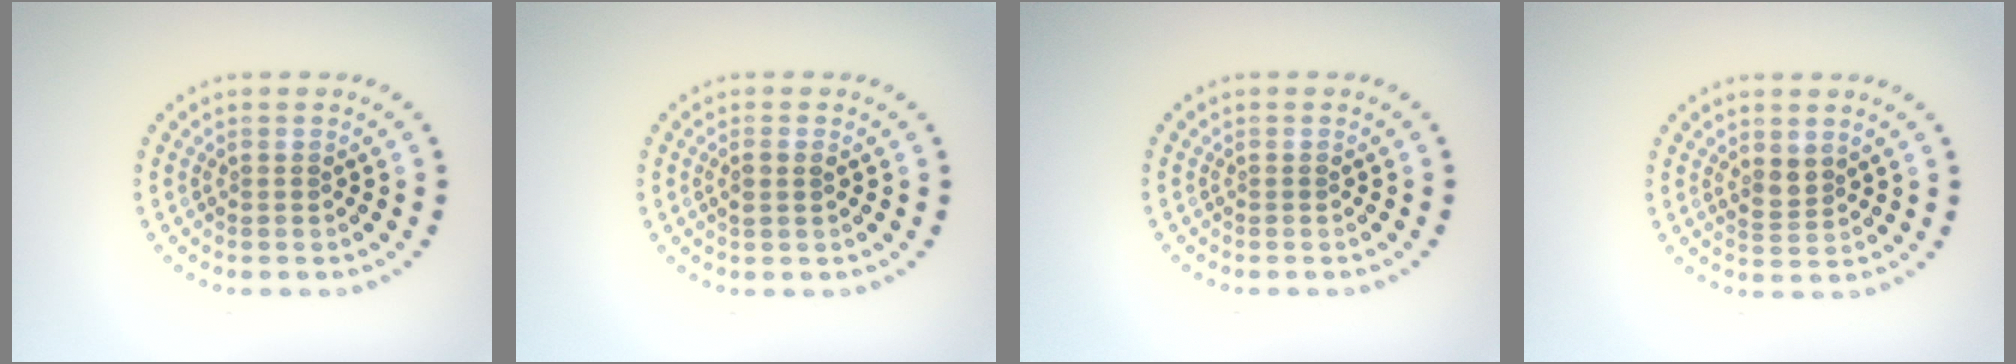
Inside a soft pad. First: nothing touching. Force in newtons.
{"total": 1.1, "press": 1.0, "slide": 0.4}
{"total": 0.0}
{"total": 1.7, "press": 1.4, "slide": 1.0}